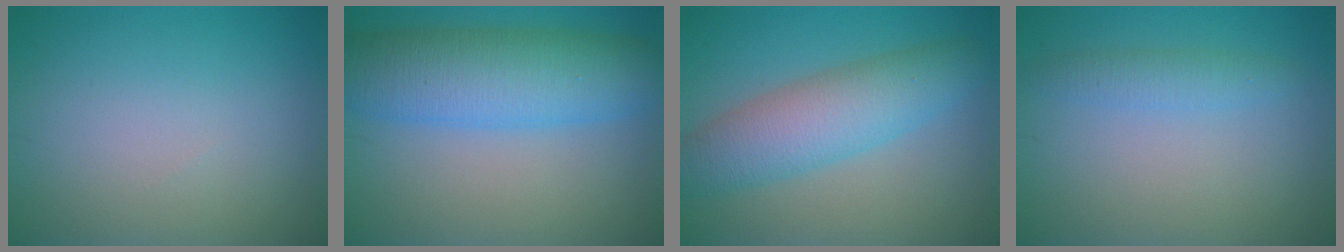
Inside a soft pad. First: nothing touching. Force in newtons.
{"total": 8.8, "press": 8.8, "slide": 0.2}
{"total": 6.2, "press": 6.2, "slide": 0.1}
{"total": 1.8, "press": 1.8, "slide": 0.1}